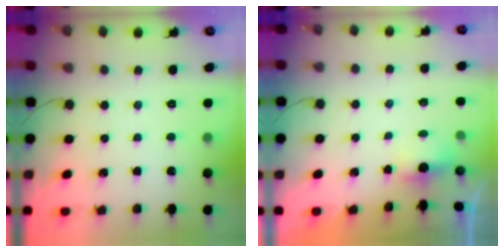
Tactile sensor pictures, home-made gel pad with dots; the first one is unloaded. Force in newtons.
{"total": 2.7, "press": 2.6, "slide": 0.7}